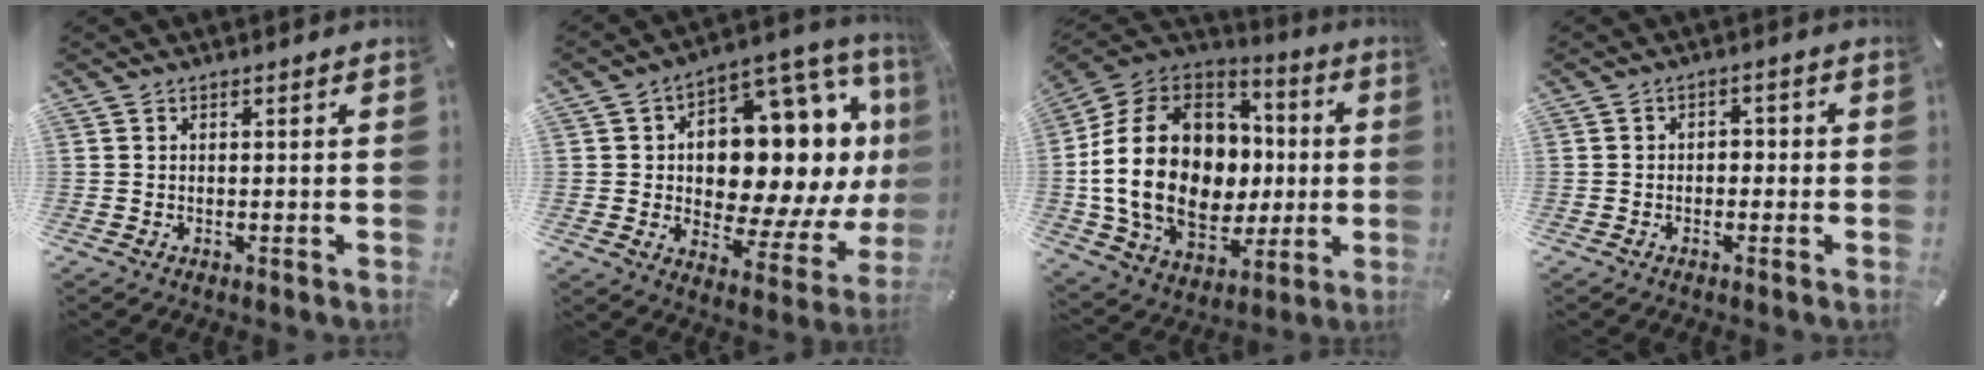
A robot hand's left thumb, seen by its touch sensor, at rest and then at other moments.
{"total": 20.1, "force": [4.4, 12.5, 15.1], "torque": [-0.206, -0.054, 0.071]}
{"total": 22.5, "force": [-1.1, 17.0, 14.6], "torque": [-0.316, 0.005, 0.001]}
{"total": 2.3, "force": [-1.4, 1.5, 1.0], "torque": [-0.019, 0.012, -0.030]}